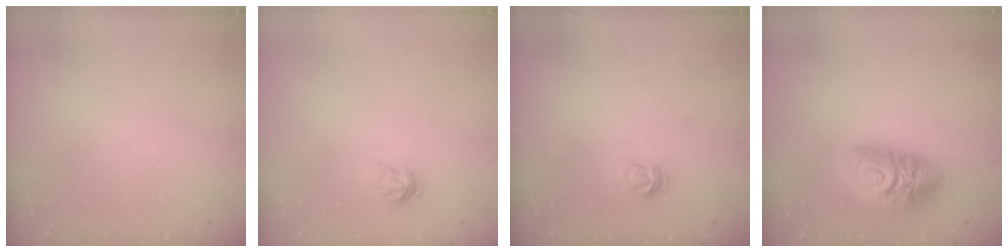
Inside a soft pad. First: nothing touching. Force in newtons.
{"total": 3.2, "press": 3.1, "slide": 0.3}
{"total": 6.2, "press": 6.2, "slide": 0.4}
{"total": 14.8, "press": 14.7, "slide": 1.5}